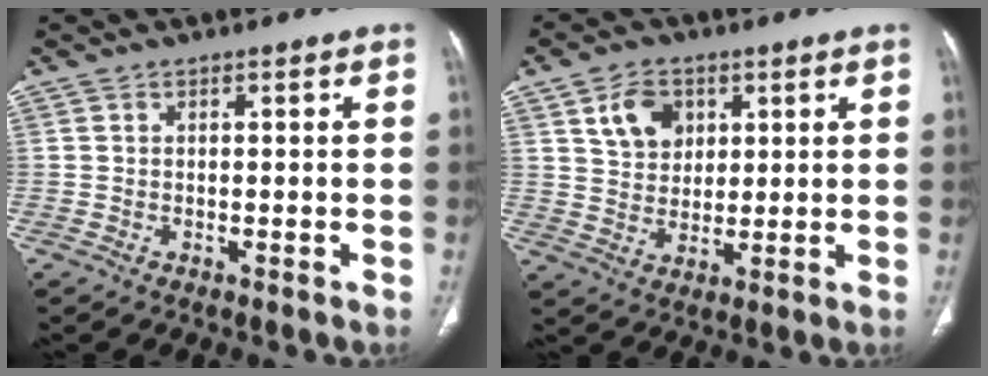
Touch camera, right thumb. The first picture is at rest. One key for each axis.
{"total": 8.0, "fx": 3.5, "fy": 5.9, "fz": 4.1, "tx": -0.047, "ty": -0.015, "tz": 0.065}